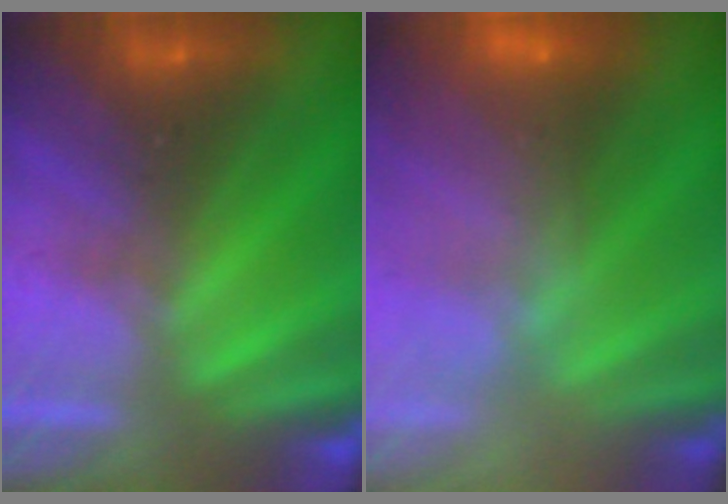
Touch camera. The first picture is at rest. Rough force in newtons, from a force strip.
{"total": 7.4}